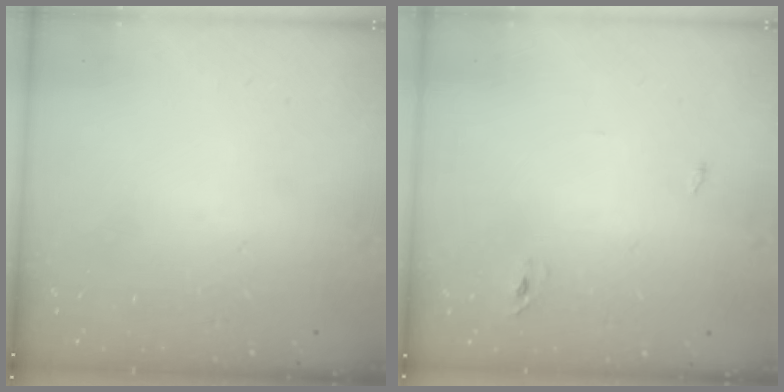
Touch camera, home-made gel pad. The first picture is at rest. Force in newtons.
{"total": 2.4, "press": 2.1, "slide": 1.0}